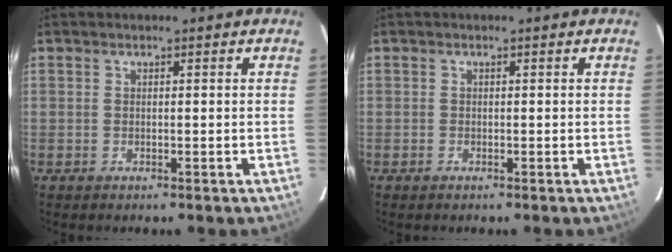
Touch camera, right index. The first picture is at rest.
{"total": 0.5, "force": [-0.4, 0.3, 0.1], "torque": [-0.002, 0.000, -0.009]}